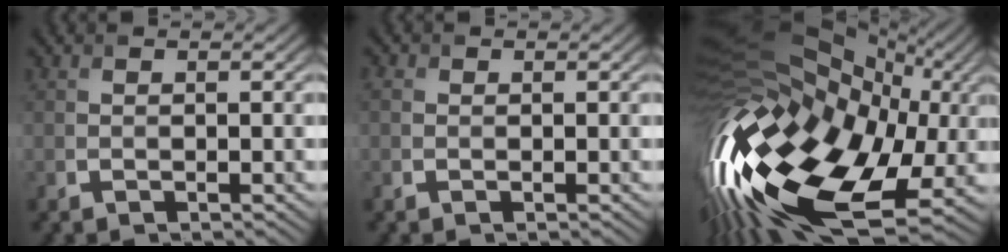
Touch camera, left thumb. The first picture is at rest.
{"total": 1.3, "force": [0.2, 1.1, 0.6], "torque": [-0.019, -0.001, 0.006]}
{"total": 20.1, "force": [-2.5, 12.9, 15.2], "torque": [-0.332, -0.032, -0.029]}